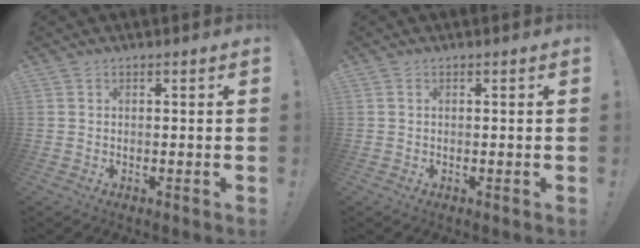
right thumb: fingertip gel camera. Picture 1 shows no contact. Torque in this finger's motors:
{"motor_torque": [-0.15, 0.07, 0.24, -0.09, 0.06]}